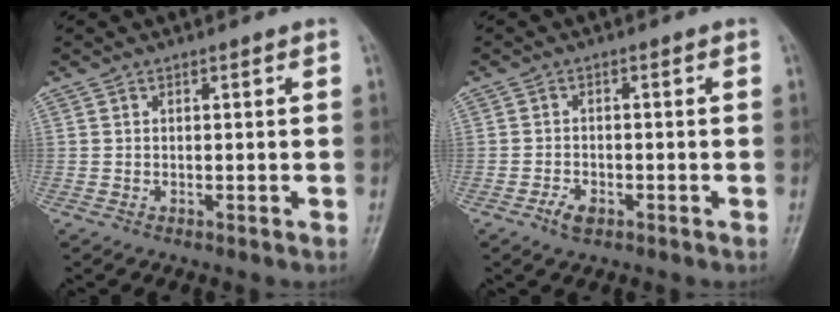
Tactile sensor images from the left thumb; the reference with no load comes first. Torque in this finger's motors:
{"motor_torque": [-0.01, 0.05, 0.09, -0.02, 0.00]}